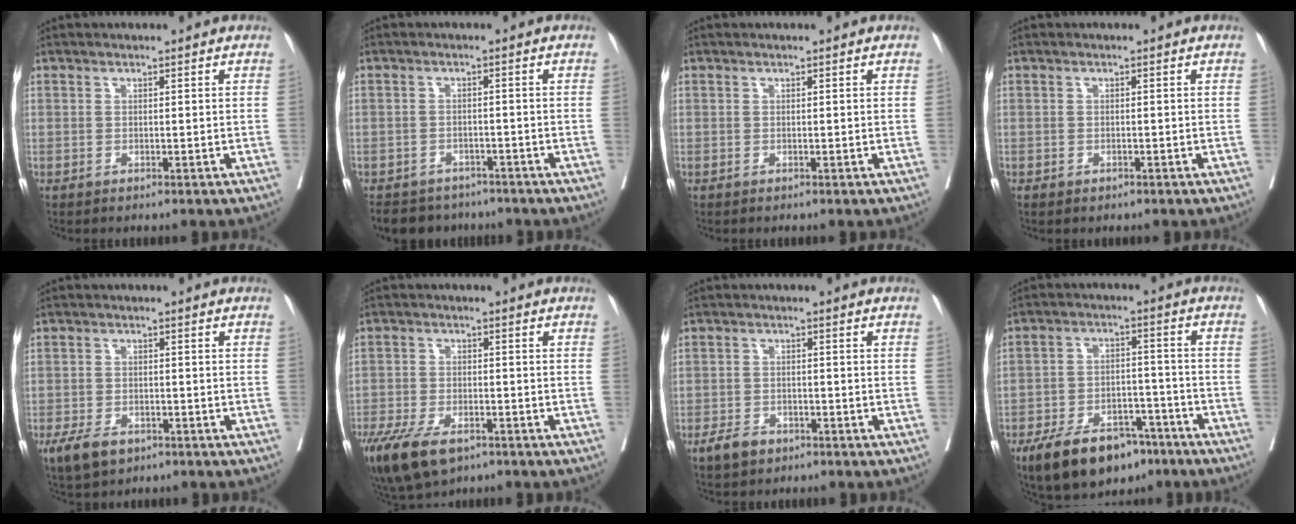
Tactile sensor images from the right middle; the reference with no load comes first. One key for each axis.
{"total": 7.2, "fx": -6.3, "fy": 3.4, "fz": 0.9, "tx": -0.009, "ty": 0.001, "tz": -0.087}
{"total": 0.0}
{"total": 0.7, "fx": -0.4, "fy": 0.5, "fz": 0.3, "tx": -0.009, "ty": -0.001, "tz": -0.003}
{"total": 5.4, "fx": -3.3, "fy": 3.1, "fz": 2.9, "tx": -0.055, "ty": -0.004, "tz": -0.053}
{"total": 12.0, "fx": -7.6, "fy": 5.5, "fz": 7.4, "tx": -0.149, "ty": -0.017, "tz": -0.126}
{"total": 3.6, "fx": -2.4, "fy": 2.1, "fz": 1.7, "tx": -0.031, "ty": 0.002, "tz": -0.037}
{"total": 13.4, "fx": -9.4, "fy": 6.2, "fz": 7.2, "tx": -0.113, "ty": 0.005, "tz": -0.150}